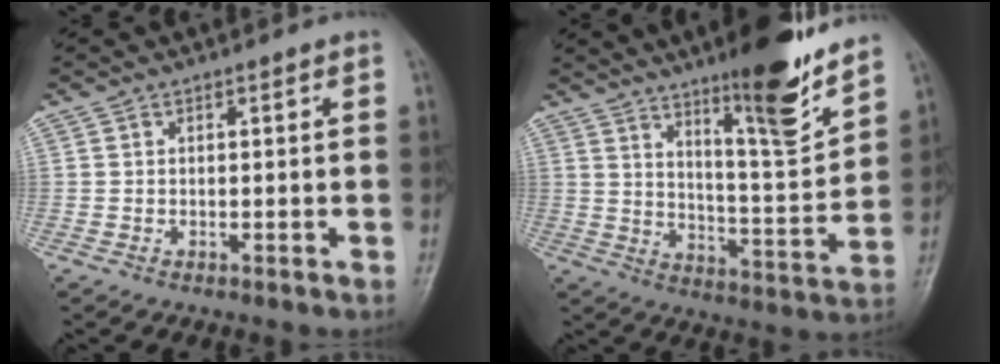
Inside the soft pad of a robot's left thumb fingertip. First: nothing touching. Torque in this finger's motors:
{"motor_torque": [2.58, 0.91, 1.36, -1.41, 0.32]}